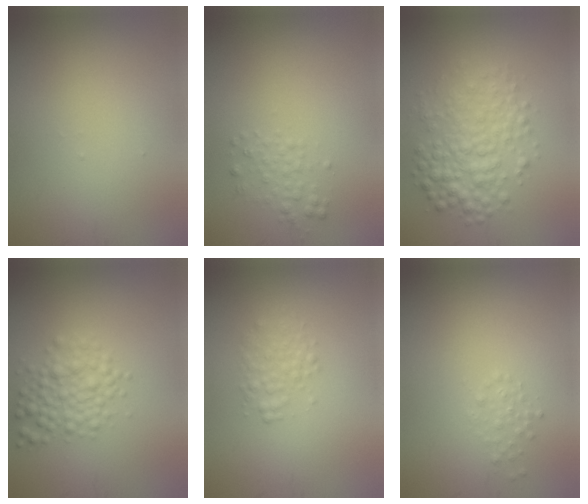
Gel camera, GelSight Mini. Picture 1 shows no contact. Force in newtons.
{"total": 1.5, "press": 1.5, "slide": 0.1}
{"total": 4.8, "press": 4.8, "slide": 0.1}
{"total": 3.5, "press": 3.5, "slide": 0.1}
{"total": 2.0, "press": 2.0, "slide": 0.1}
{"total": 1.0, "press": 1.0, "slide": 0.1}